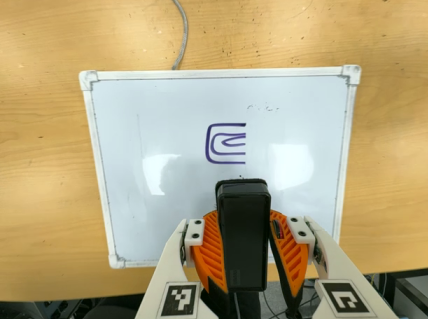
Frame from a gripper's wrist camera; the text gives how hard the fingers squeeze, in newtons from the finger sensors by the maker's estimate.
{"total": 11.6, "left": 10.8, "right": 12.4}